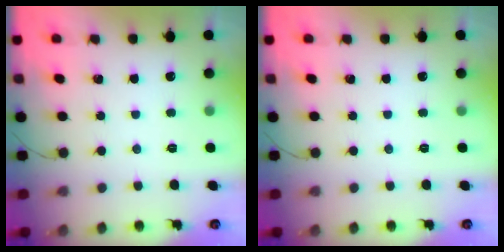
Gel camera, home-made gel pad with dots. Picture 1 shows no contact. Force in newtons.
{"total": 0.0}